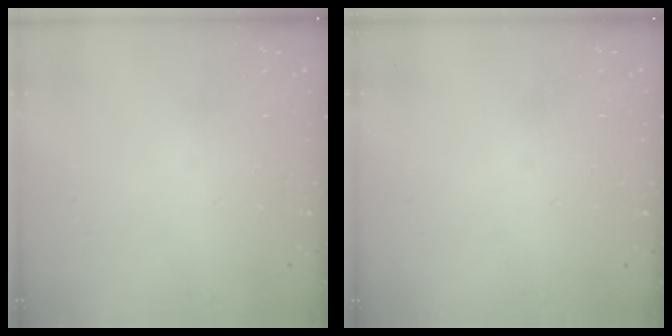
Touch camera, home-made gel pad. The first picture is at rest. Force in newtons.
{"total": 0.0}